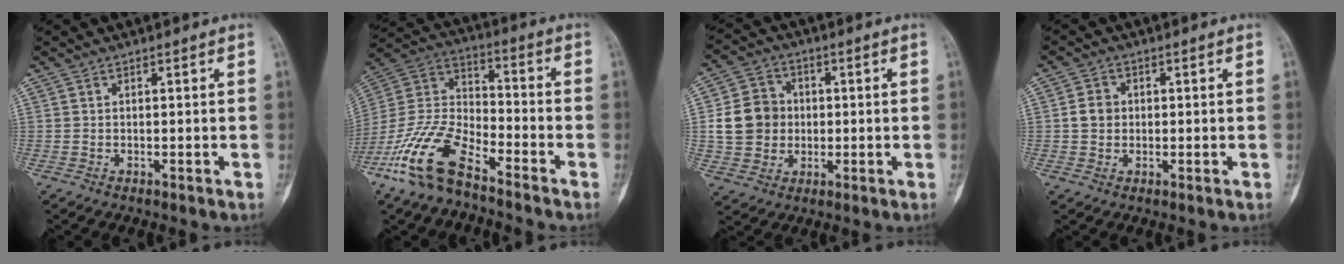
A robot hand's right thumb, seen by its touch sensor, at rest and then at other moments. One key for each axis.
{"total": 15.8, "fx": -10.4, "fy": 6.3, "fz": 10.1, "tx": -0.210, "ty": 0.056, "tz": -0.209}
{"total": 10.1, "fx": 0.2, "fy": 9.1, "fz": 4.5, "tx": -0.057, "ty": 0.012, "tz": 0.003}
{"total": 3.5, "fx": 0.1, "fy": 3.1, "fz": 1.6, "tx": -0.019, "ty": 0.006, "tz": -0.002}